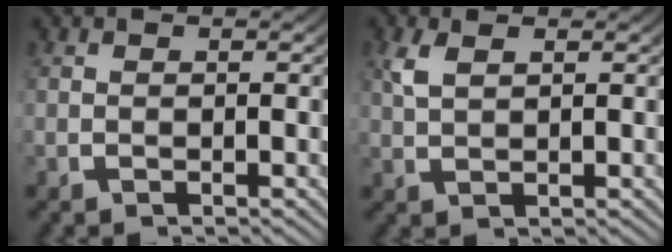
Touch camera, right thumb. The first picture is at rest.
{"total": 1.9, "force": [1.2, 0.8, 1.3], "torque": [-0.034, 0.001, 0.031]}